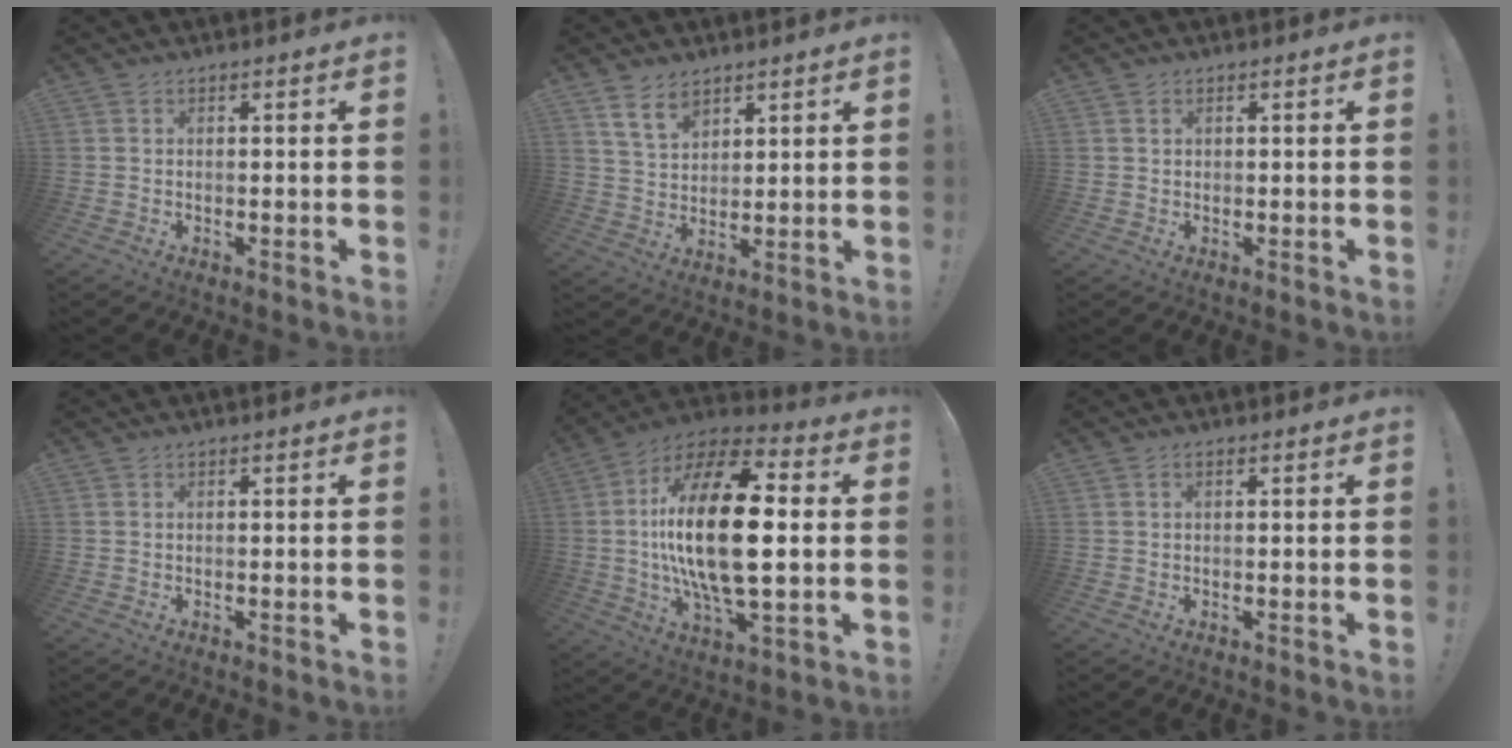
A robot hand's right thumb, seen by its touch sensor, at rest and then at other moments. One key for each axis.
{"total": 8.1, "fx": 5.5, "fy": 4.6, "fz": 3.8, "tx": -0.062, "ty": -0.027, "tz": 0.107}
{"total": 0.9, "fx": 0.5, "fy": 0.7, "fz": 0.0, "tx": 0.003, "ty": -0.001, "tz": 0.008}
{"total": 0.0}
{"total": 26.8, "fx": 0.2, "fy": 11.1, "fz": 24.3, "tx": -0.476, "ty": -0.005, "tz": -0.007}
{"total": 0.7, "fx": 0.2, "fy": 0.4, "fz": 0.6, "tx": -0.004, "ty": -0.001, "tz": 0.001}